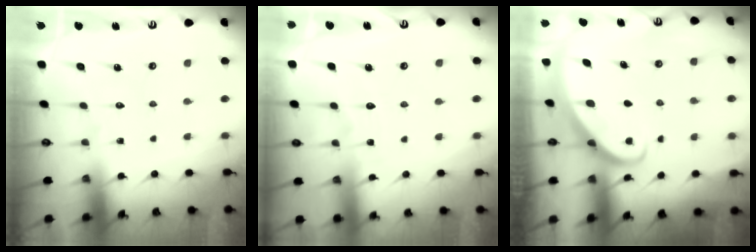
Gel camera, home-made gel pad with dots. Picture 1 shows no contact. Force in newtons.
{"total": 2.6, "press": 2.6, "slide": 0.3}
{"total": 2.8, "press": 2.8, "slide": 0.2}